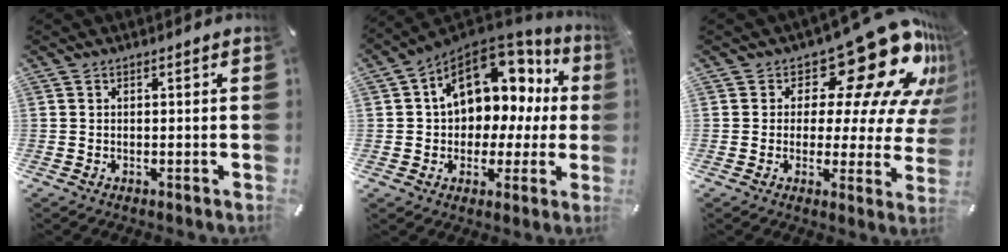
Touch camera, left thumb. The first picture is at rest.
{"total": 15.7, "force": [6.1, 10.9, 9.4], "torque": [-0.141, -0.036, 0.106]}
{"total": 20.4, "force": [12.5, 8.6, 13.7], "torque": [-0.171, -0.104, 0.198]}